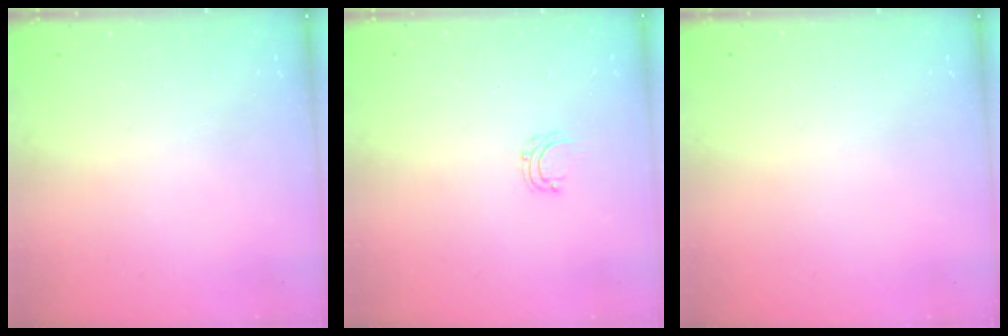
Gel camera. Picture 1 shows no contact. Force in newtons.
{"total": 4.2, "press": 4.2, "slide": 0.3}
{"total": 0.0}